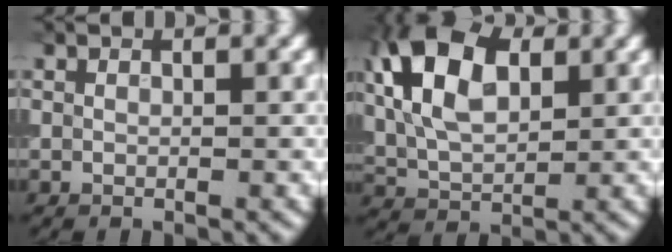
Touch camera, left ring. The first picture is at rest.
{"total": 9.8, "force": [2.8, 5.6, 7.6], "torque": [-0.176, 0.019, 0.046]}